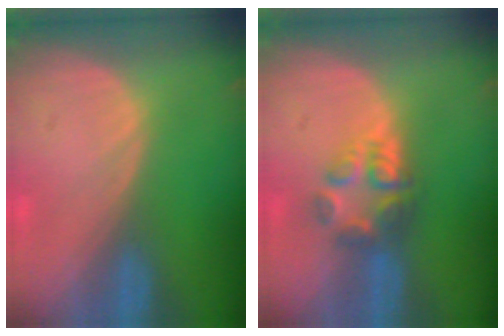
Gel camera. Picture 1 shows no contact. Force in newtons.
{"total": 6.0, "press": 5.3, "slide": 2.8}